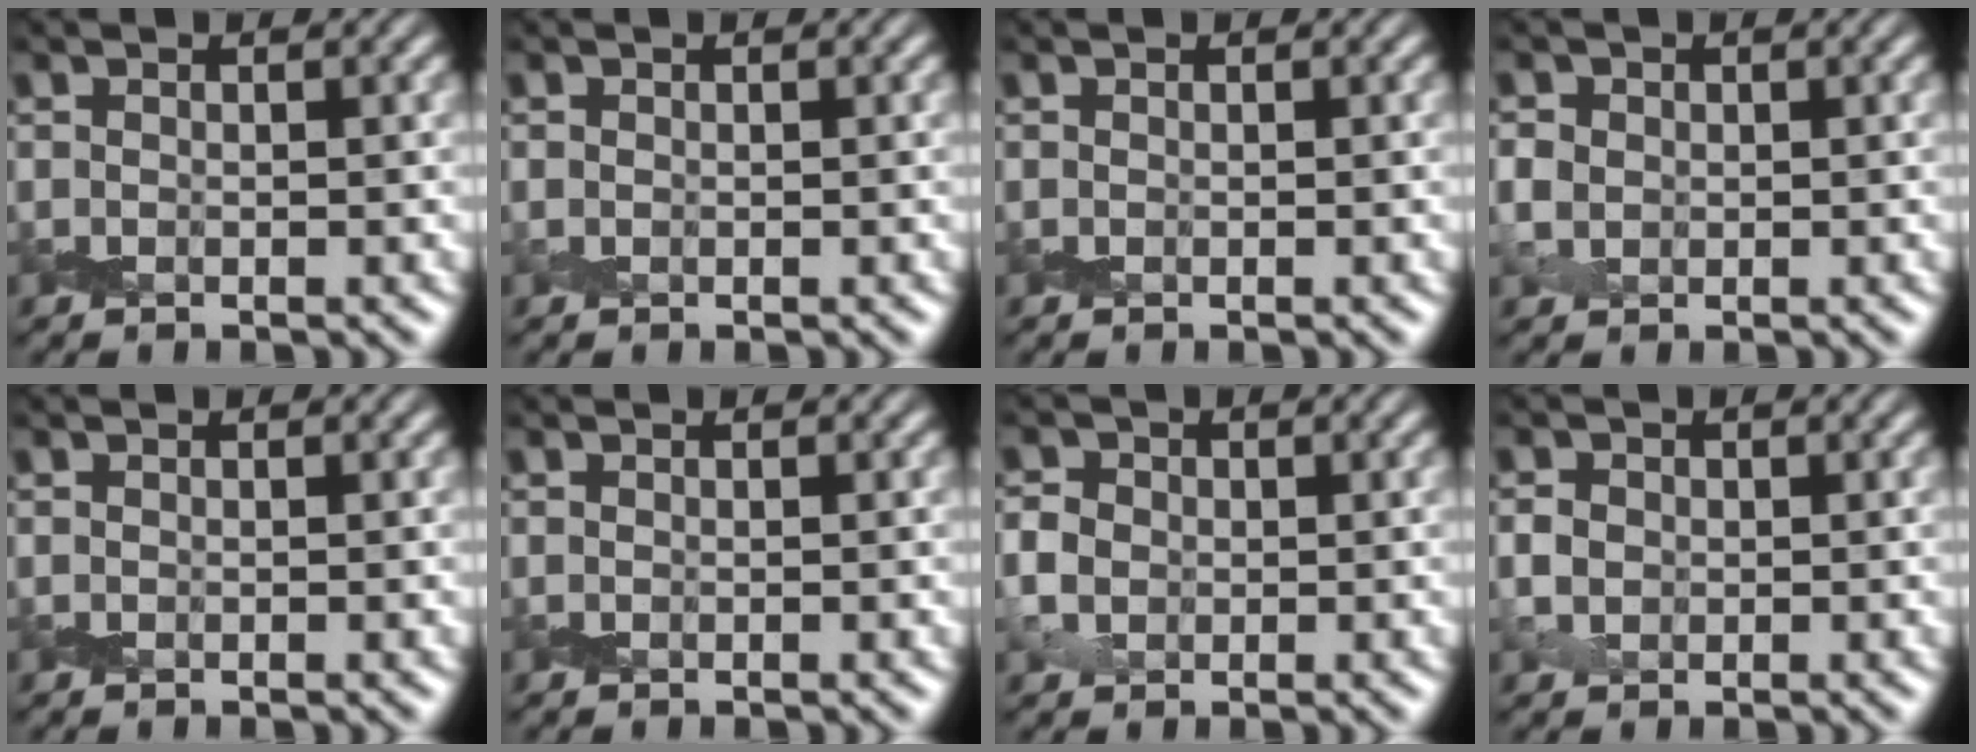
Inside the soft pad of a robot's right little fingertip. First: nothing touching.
{"total": 0.0}
{"total": 0.0}
{"total": 1.2, "force": [0.0, 1.1, 0.4], "torque": [-0.015, 0.000, -0.004]}
{"total": 0.0}
{"total": 0.0}
{"total": 2.2, "force": [-0.5, 1.9, 1.0], "torque": [-0.031, 0.002, -0.013]}
{"total": 1.4, "force": [-0.4, 1.2, 0.5], "torque": [-0.013, 0.000, -0.011]}